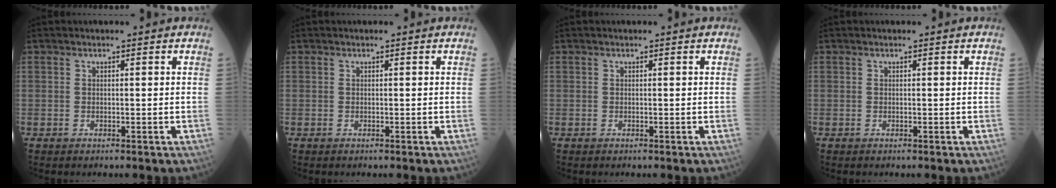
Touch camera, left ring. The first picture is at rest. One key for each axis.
{"total": 0.0}
{"total": 0.0}
{"total": 0.0}